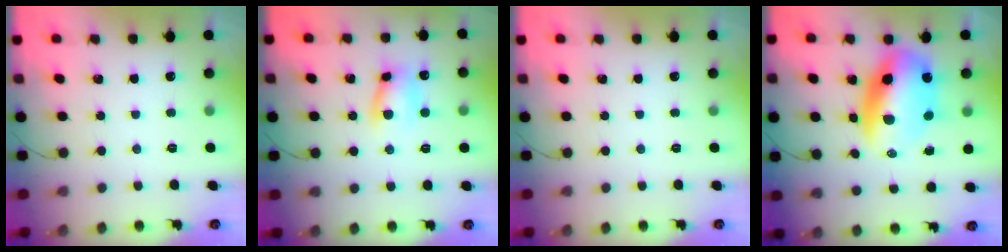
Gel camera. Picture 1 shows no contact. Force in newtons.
{"total": 7.9, "press": 7.9, "slide": 0.5}
{"total": 0.0}
{"total": 14.6, "press": 14.0, "slide": 4.0}